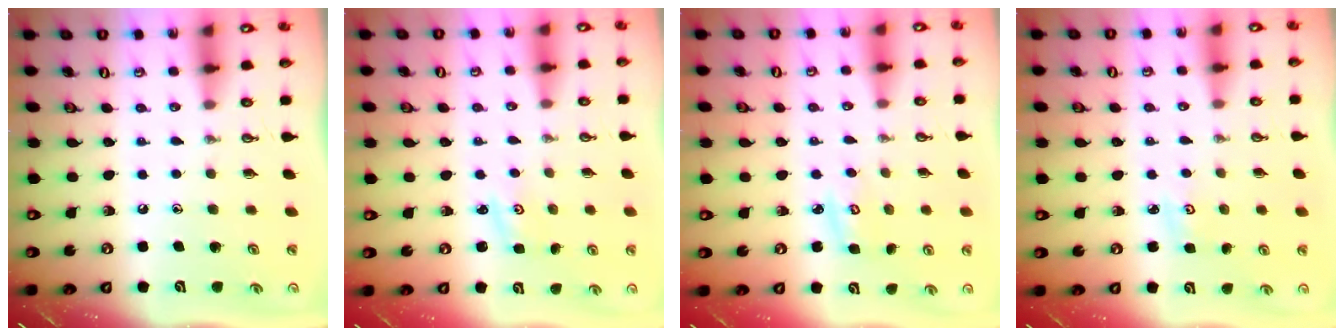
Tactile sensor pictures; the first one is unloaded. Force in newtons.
{"total": 1.2, "press": 1.2, "slide": 0.2}
{"total": 4.0, "press": 3.9, "slide": 0.4}
{"total": 2.5, "press": 2.4, "slide": 0.4}